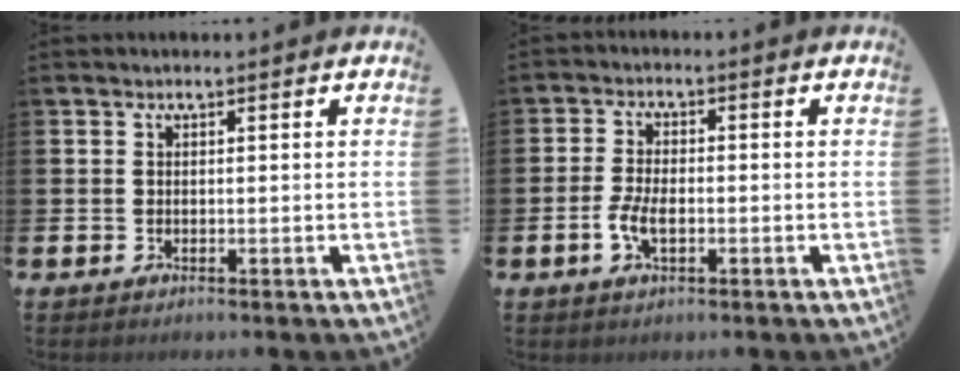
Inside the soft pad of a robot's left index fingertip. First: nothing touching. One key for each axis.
{"total": 3.9, "fx": -1.0, "fy": 2.0, "fz": 3.3, "tx": -0.061, "ty": 0.002, "tz": -0.019}